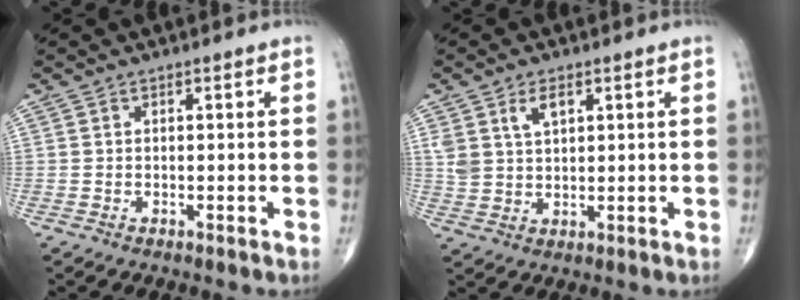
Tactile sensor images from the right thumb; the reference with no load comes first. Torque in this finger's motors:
{"motor_torque": [-0.01, 0.02, 0.48, 0.40, 0.03]}